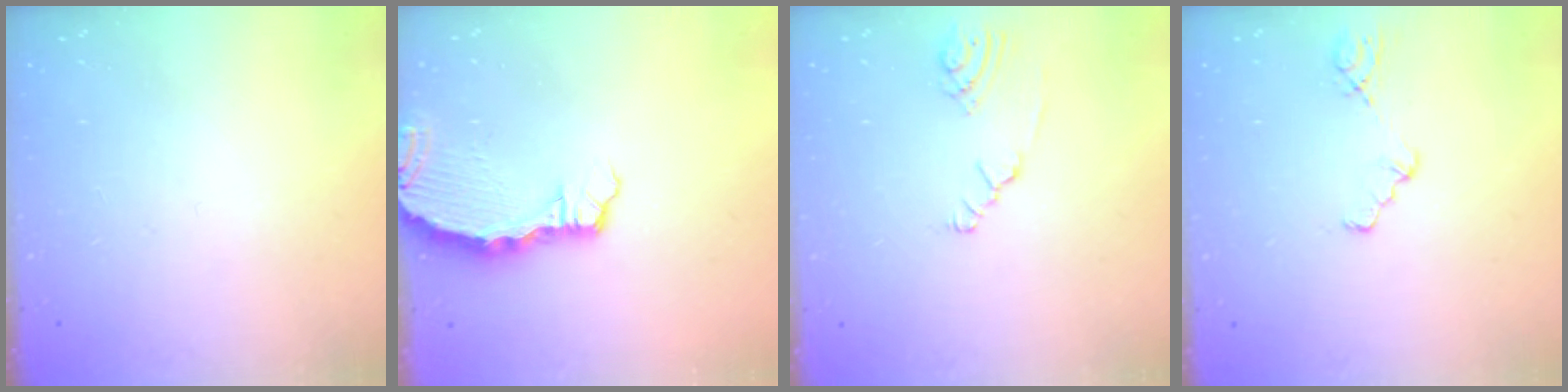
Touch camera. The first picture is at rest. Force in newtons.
{"total": 5.1, "press": 5.1, "slide": 0.6}
{"total": 2.8, "press": 2.8, "slide": 0.5}
{"total": 2.2, "press": 2.2, "slide": 0.2}